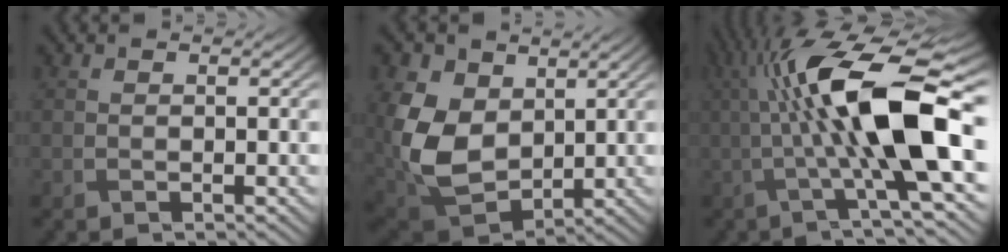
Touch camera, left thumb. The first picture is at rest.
{"total": 13.6, "force": [2.0, 9.8, 9.2], "torque": [-0.252, -0.016, 0.043]}
{"total": 14.8, "force": [0.2, 3.2, 14.5], "torque": [-0.243, 0.021, -0.001]}